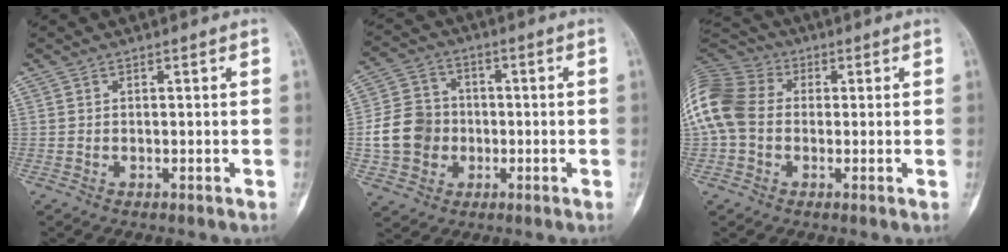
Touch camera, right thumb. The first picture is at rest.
{"total": 10.5, "force": [-1.6, 9.4, 4.5], "torque": [-0.064, 0.018, -0.032]}
{"total": 15.7, "force": [0.7, 12.3, 9.7], "torque": [-0.228, 0.038, 0.006]}